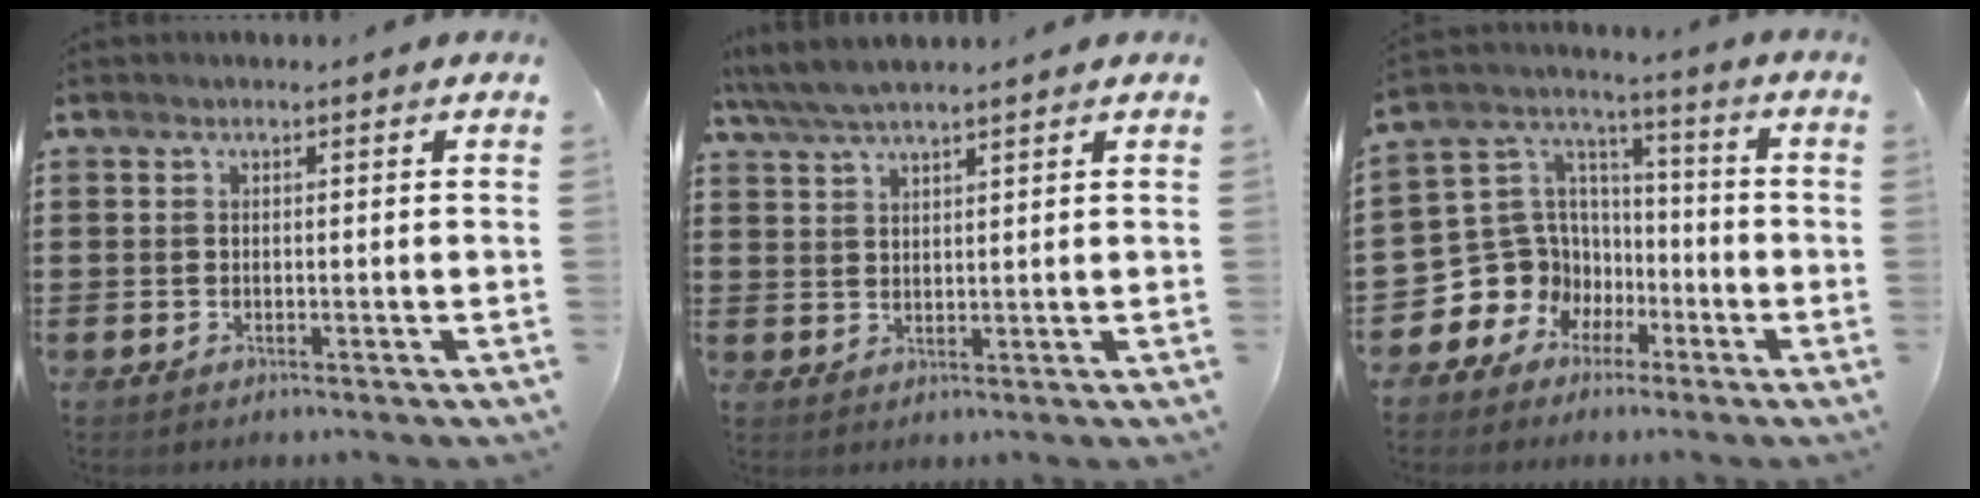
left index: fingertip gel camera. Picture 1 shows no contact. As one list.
[{"total": 4.0, "force": [3.4, 0.5, 2.1], "torque": [-0.049, -0.004, 0.063]}, {"total": 9.6, "force": [-3.4, 8.9, 0.8], "torque": [-0.075, -0.014, -0.057]}]